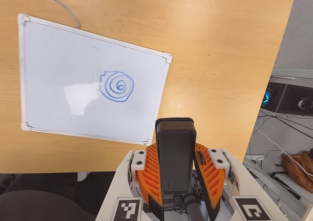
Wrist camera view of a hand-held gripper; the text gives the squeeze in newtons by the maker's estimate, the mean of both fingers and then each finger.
{"total": 7.5, "left": 6.3, "right": 8.7}